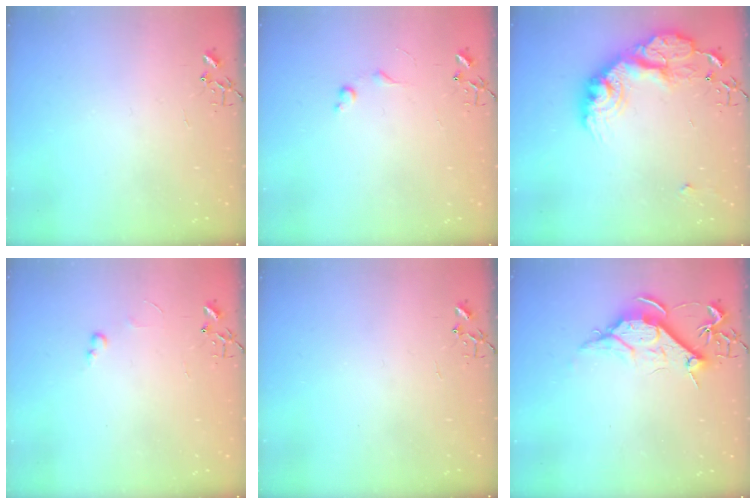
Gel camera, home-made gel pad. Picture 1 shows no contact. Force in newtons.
{"total": 5.9, "press": 5.8, "slide": 0.8}
{"total": 21.7, "press": 21.7, "slide": 1.6}
{"total": 2.7, "press": 2.7, "slide": 0.4}
{"total": 0.0}
{"total": 9.9, "press": 9.9, "slide": 1.1}